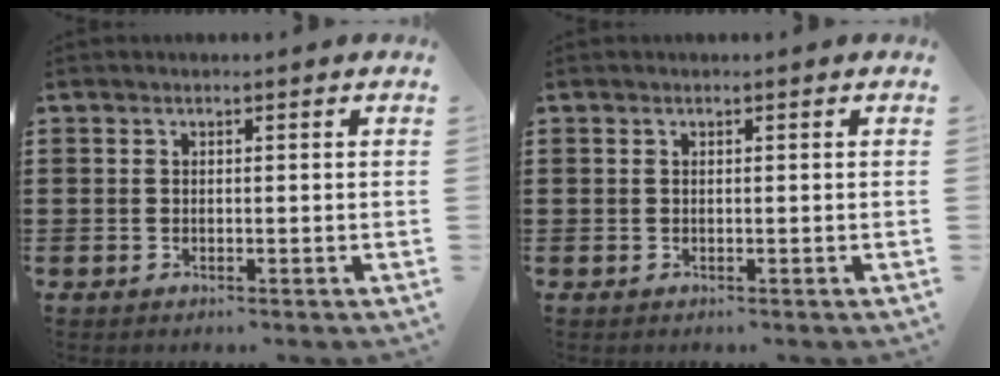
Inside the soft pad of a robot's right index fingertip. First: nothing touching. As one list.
[{"total": 0.0}]